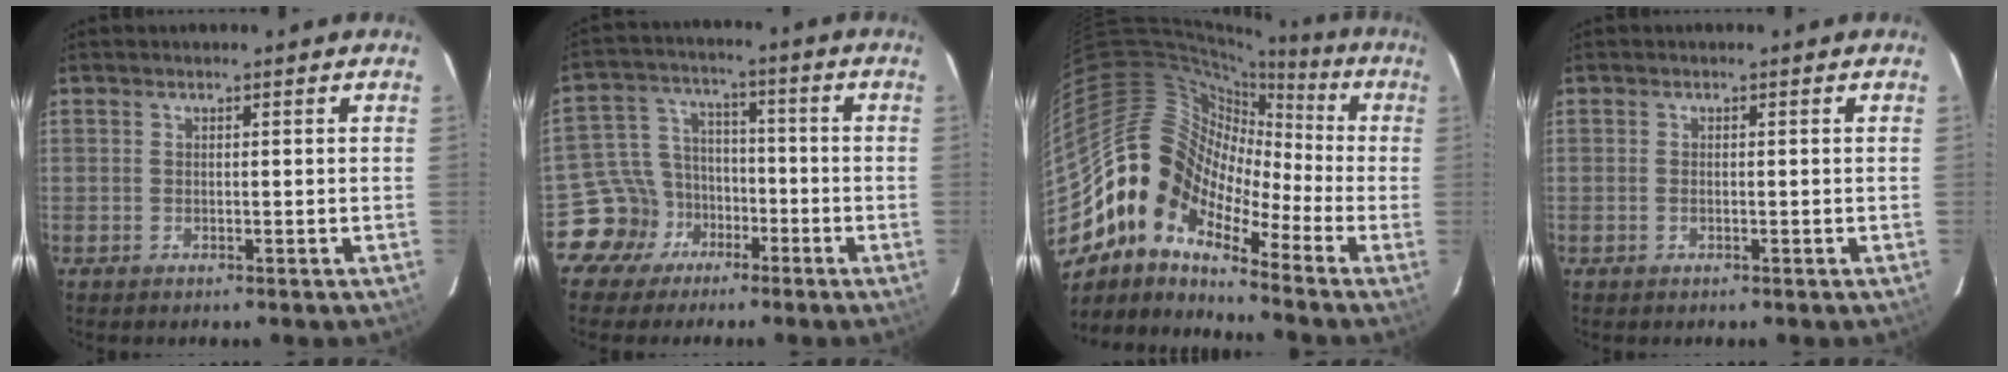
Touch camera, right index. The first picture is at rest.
{"total": 9.4, "force": [-5.5, 7.6, 0.7], "torque": [-0.030, 0.036, -0.091]}
{"total": 13.2, "force": [-7.6, 8.5, 6.7], "torque": [-0.105, 0.012, -0.173]}
{"total": 0.6, "force": [-0.2, 0.4, 0.5], "torque": [-0.012, 0.000, -0.004]}